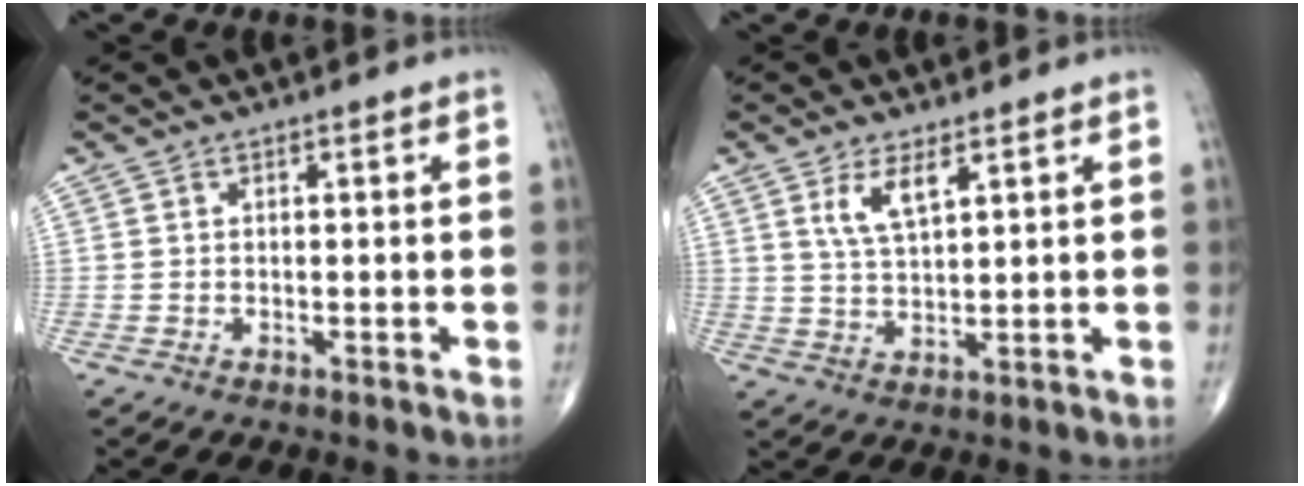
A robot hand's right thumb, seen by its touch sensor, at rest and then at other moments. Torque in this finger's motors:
{"motor_torque": [0.24, 0.31, 0.63, 0.42, 0.19]}